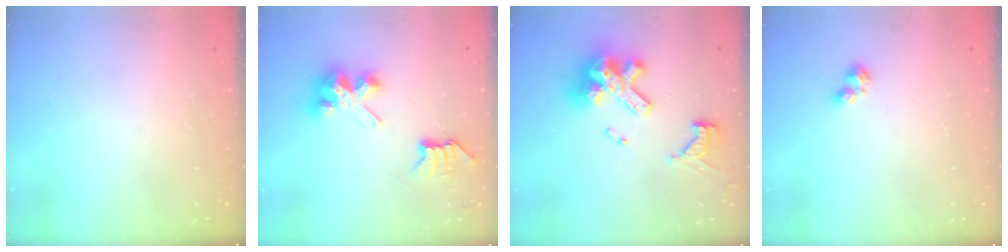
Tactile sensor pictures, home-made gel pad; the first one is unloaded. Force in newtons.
{"total": 7.6, "press": 7.6, "slide": 0.4}
{"total": 16.4, "press": 16.3, "slide": 2.0}
{"total": 2.4, "press": 2.4, "slide": 0.4}